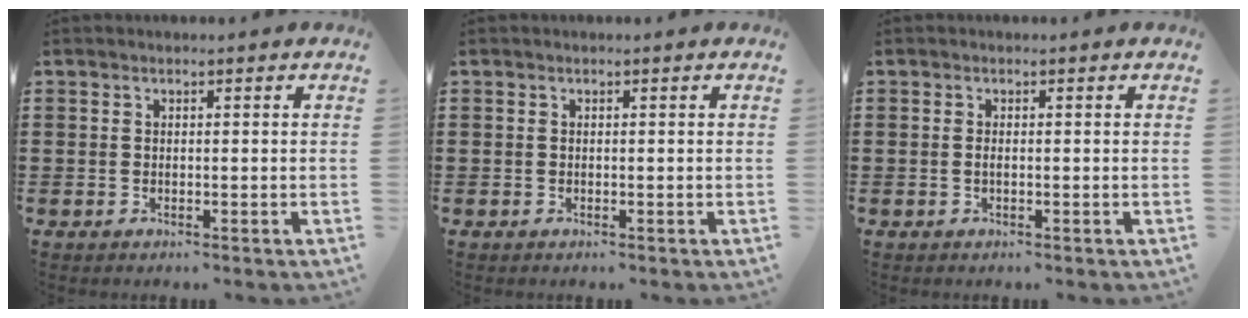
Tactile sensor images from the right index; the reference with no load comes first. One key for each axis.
{"total": 0.0}
{"total": 0.5, "fx": -0.1, "fy": 0.1, "fz": 0.5, "tx": -0.010, "ty": -0.002, "tz": 0.000}